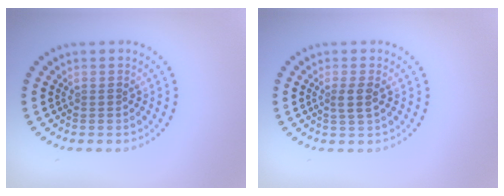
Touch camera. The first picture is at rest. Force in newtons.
{"total": 1.6, "press": 1.4, "slide": 0.7}